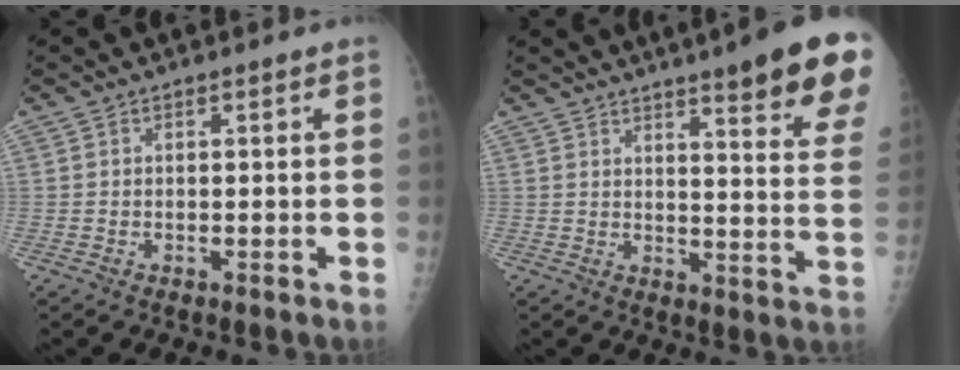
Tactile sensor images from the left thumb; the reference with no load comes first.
{"total": 17.8, "force": [11.8, 2.4, 13.0], "torque": [-0.141, -0.057, 0.141]}